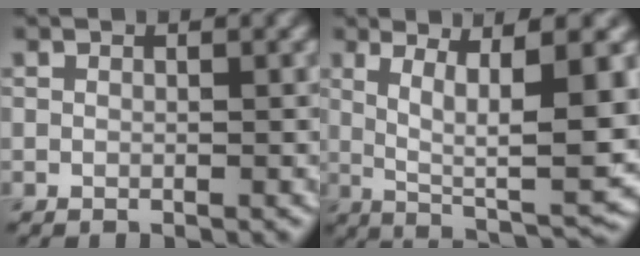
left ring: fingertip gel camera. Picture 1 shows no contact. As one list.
[{"total": 10.1, "force": [1.5, 2.5, 9.7], "torque": [-0.150, -0.003, 0.029]}]